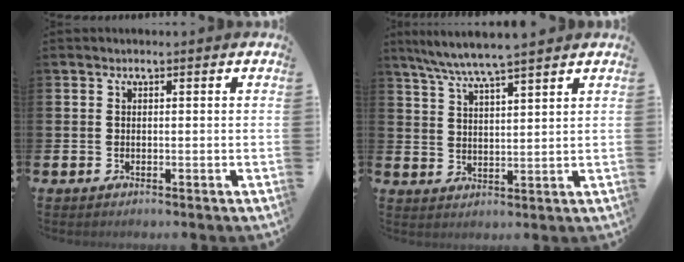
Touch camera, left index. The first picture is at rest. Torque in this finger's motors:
{"motor_torque": [0.12, -0.36, 0.72, 0.12]}